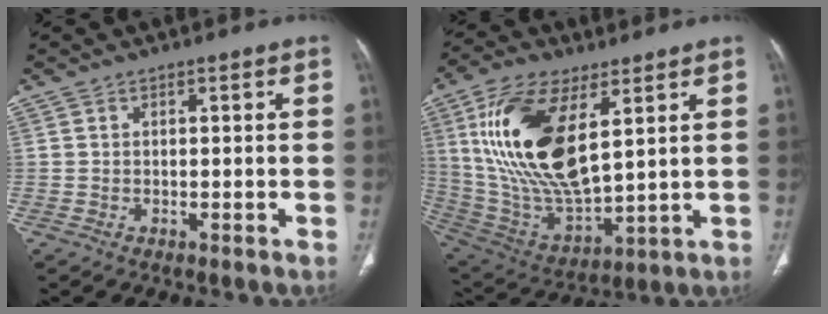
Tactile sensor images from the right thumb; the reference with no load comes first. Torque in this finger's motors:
{"motor_torque": [0.96, 4.04, 2.47, 0.29, 0.66]}